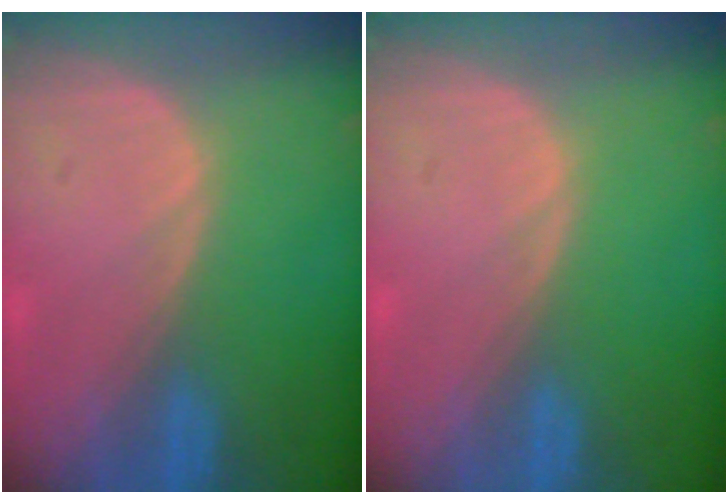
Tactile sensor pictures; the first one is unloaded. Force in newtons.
{"total": 0.0}